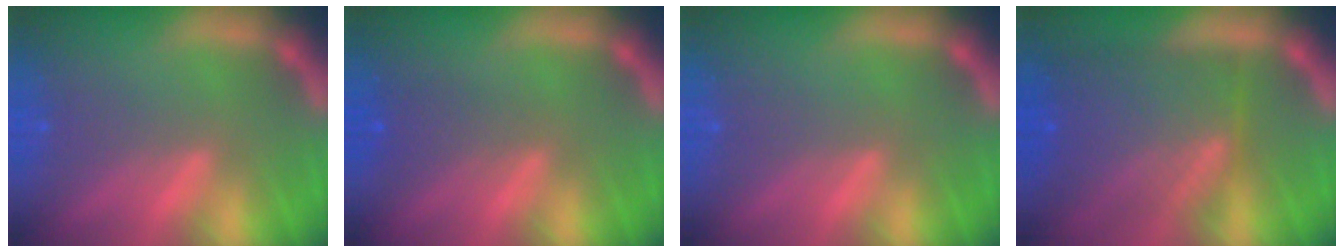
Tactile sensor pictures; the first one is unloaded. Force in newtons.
{"total": 2.0}
{"total": 0.0}
{"total": 9.6}